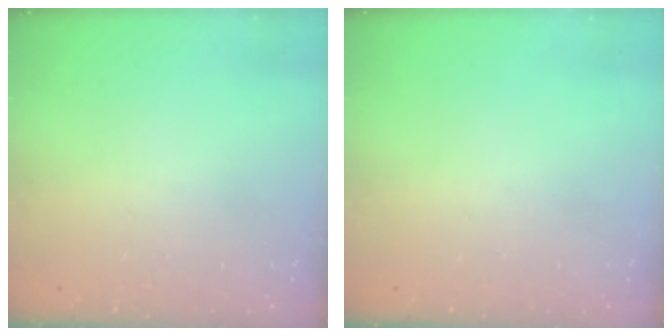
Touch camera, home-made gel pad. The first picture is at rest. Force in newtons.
{"total": 0.0}